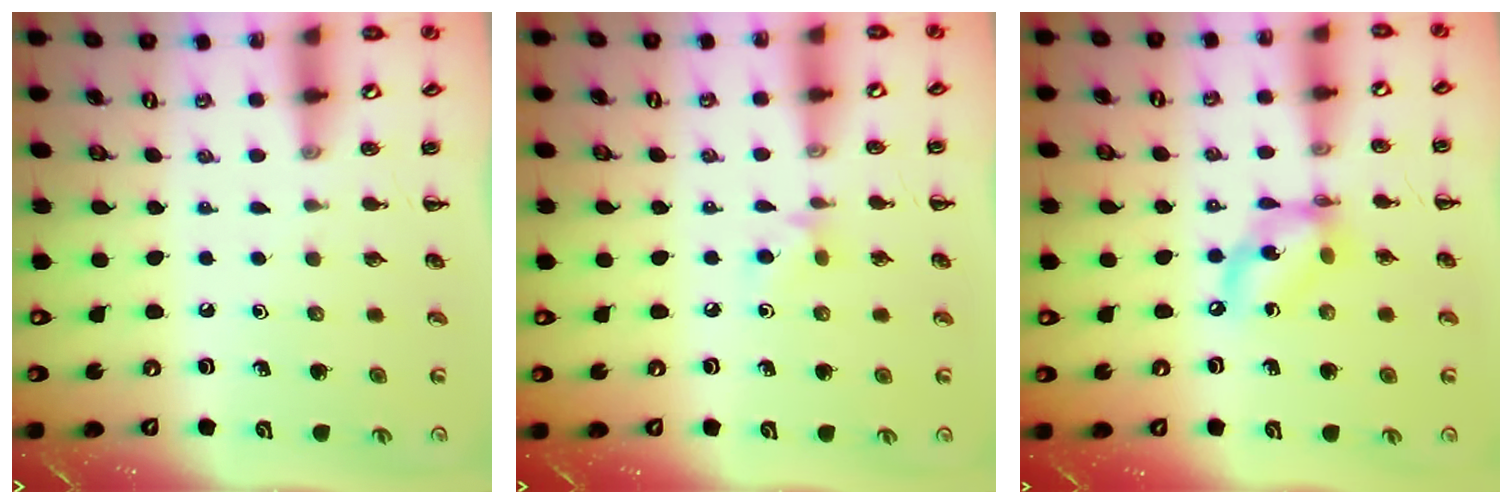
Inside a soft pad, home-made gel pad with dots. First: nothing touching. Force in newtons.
{"total": 5.0, "press": 4.7, "slide": 1.7}
{"total": 10.3, "press": 10.0, "slide": 2.5}